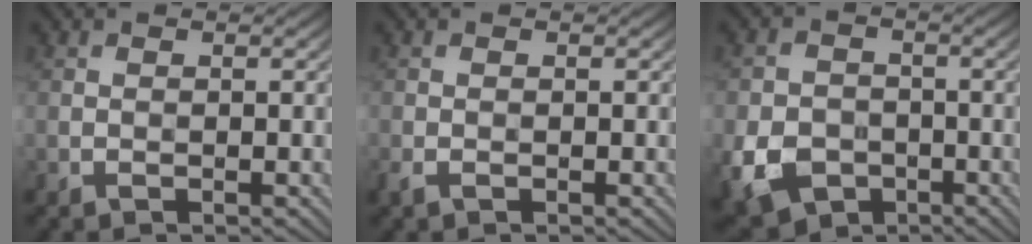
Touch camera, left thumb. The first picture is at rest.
{"total": 1.2, "force": [-0.9, 0.4, 0.7], "torque": [-0.022, -0.007, -0.015]}
{"total": 7.1, "force": [-2.8, 5.7, 3.2], "torque": [-0.084, -0.027, -0.050]}